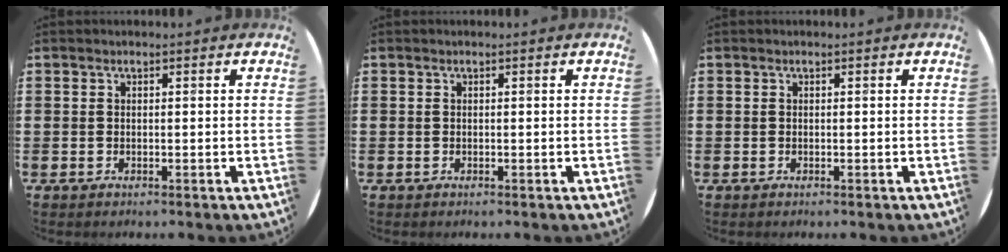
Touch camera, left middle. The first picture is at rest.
{"total": 0.0}
{"total": 0.0}